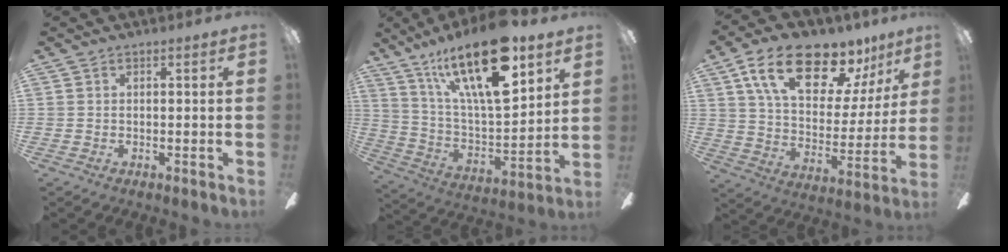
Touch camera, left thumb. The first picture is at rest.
{"total": 24.9, "force": [15.2, 8.4, 17.9], "torque": [-0.324, -0.078, 0.253]}
{"total": 20.1, "force": [13.2, 9.1, 12.1], "torque": [-0.202, -0.071, 0.226]}